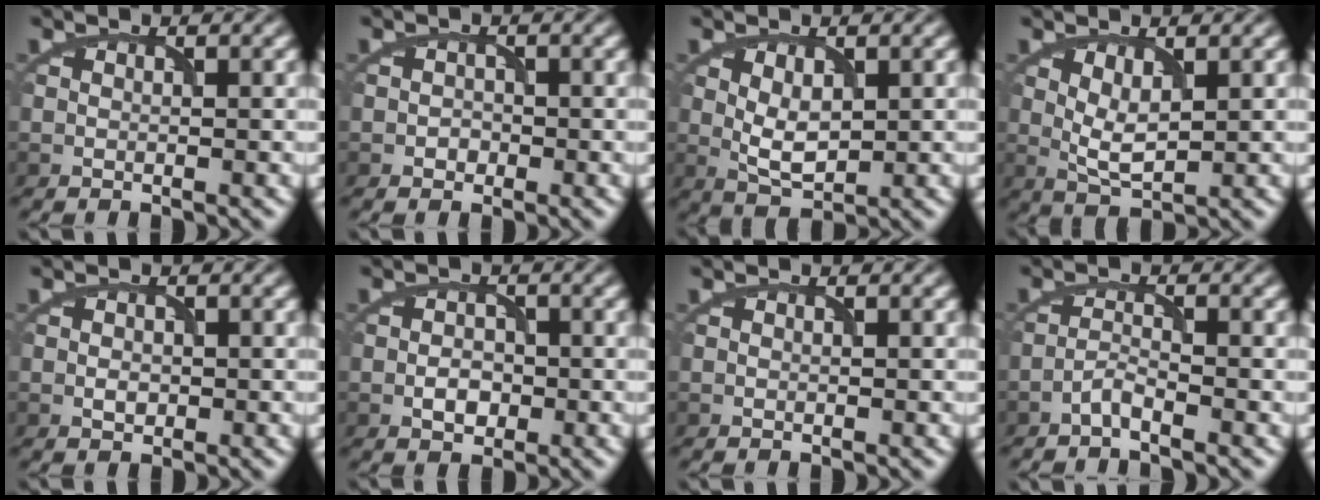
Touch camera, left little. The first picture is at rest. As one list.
[{"total": 1.0, "force": [-0.4, 0.8, 0.2], "torque": [-0.001, -0.001, -0.009]}, {"total": 2.9, "force": [0.4, 1.6, 2.4], "torque": [-0.050, -0.005, 0.014]}, {"total": 2.6, "force": [0.8, 1.0, 2.2], "torque": [-0.048, -0.006, 0.020]}, {"total": 1.0, "force": [-0.2, 0.8, 0.6], "torque": [-0.010, -0.002, -0.005]}, {"total": 2.0, "force": [-0.7, 1.4, 1.3], "torque": [-0.022, 0.001, -0.014]}, {"total": 0.0}, {"total": 1.4, "force": [-1.2, 0.1, 0.8], "torque": [-0.018, 0.007, -0.028]}]